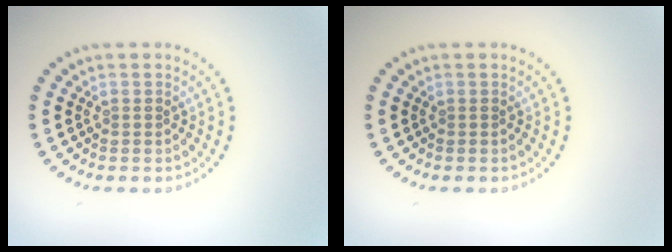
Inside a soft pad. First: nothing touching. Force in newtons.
{"total": 0.0}